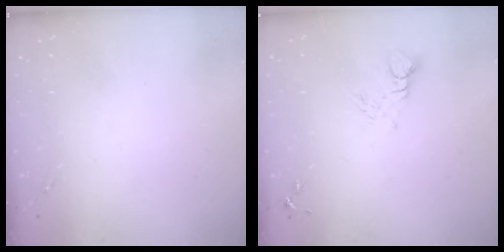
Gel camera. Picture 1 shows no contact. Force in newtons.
{"total": 4.8, "press": 4.8, "slide": 0.2}